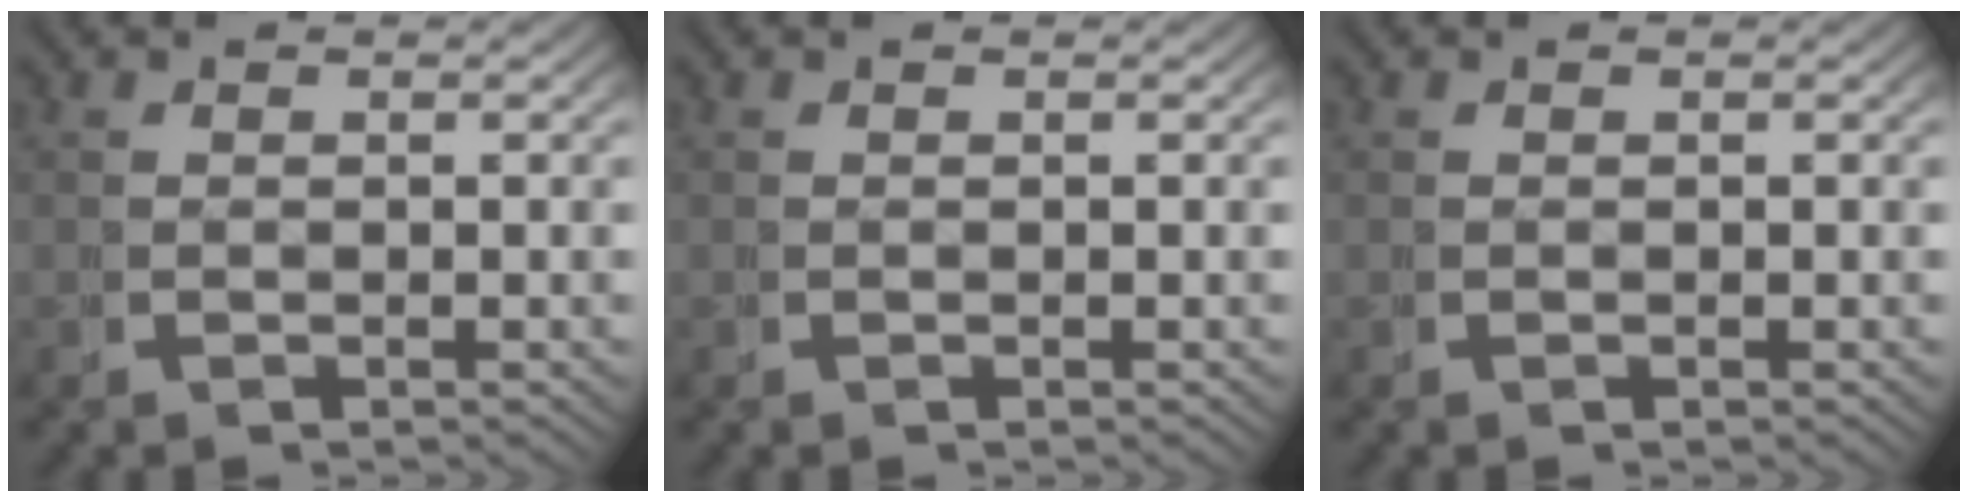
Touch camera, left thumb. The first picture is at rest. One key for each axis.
{"total": 0.0}
{"total": 0.0}